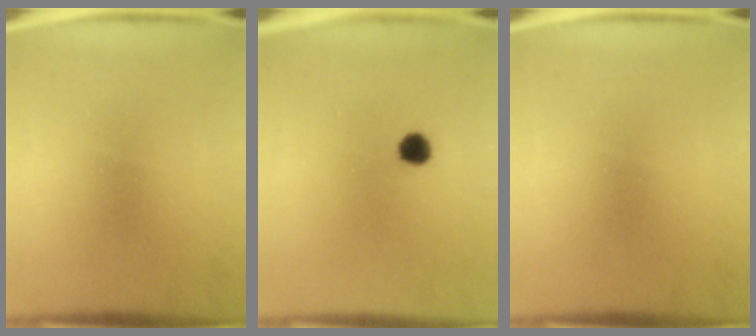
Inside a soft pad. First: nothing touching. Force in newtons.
{"total": 3.0}
{"total": 0.0}